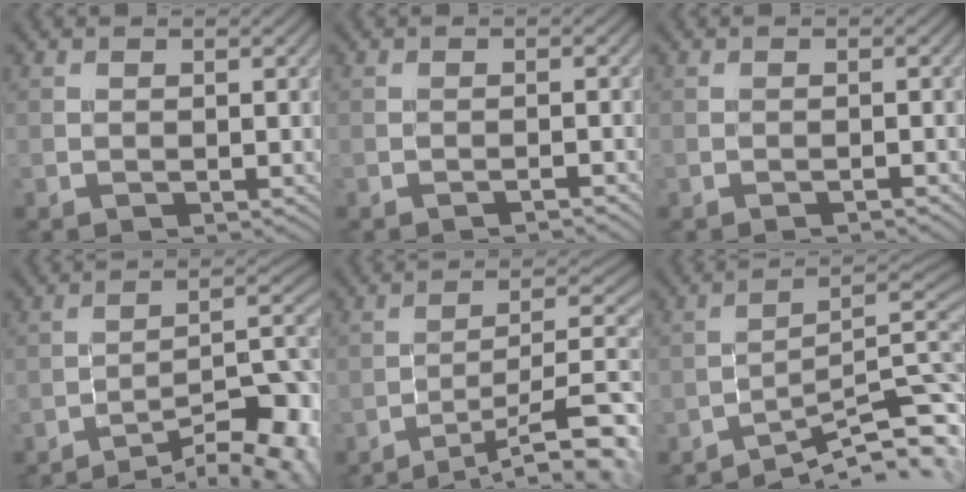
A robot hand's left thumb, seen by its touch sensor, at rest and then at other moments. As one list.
[{"total": 1.1, "force": [-0.9, 0.1, 0.6], "torque": [-0.002, 0.009, -0.024]}, {"total": 0.8, "force": [-0.6, 0.0, 0.5], "torque": [-0.004, 0.007, -0.017]}, {"total": 15.3, "force": [-10.5, 4.5, 10.2], "torque": [-0.109, 0.014, -0.145]}, {"total": 13.1, "force": [-8.4, 2.9, 9.6], "torque": [-0.143, 0.009, -0.123]}, {"total": 11.2, "force": [-7.7, 1.9, 7.9], "torque": [-0.123, -0.002, -0.121]}]